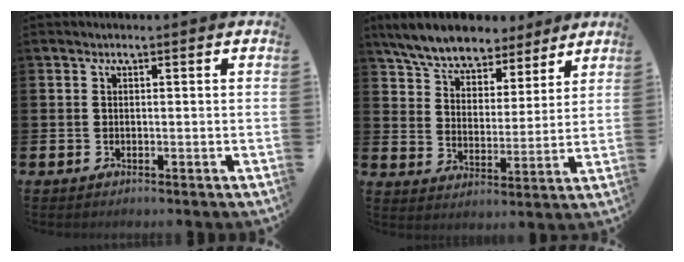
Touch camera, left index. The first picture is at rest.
{"total": 7.4, "force": [7.0, 2.2, 1.3], "torque": [-0.069, -0.040, 0.125]}